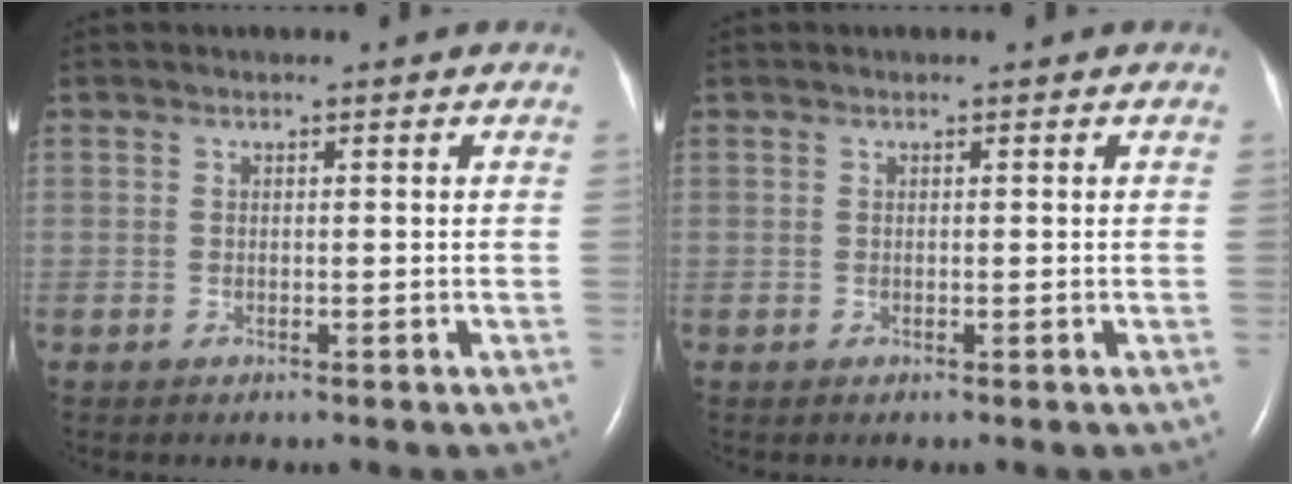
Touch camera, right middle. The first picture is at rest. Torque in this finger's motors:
{"motor_torque": [0.10, -0.12, 0.00, 0.00]}